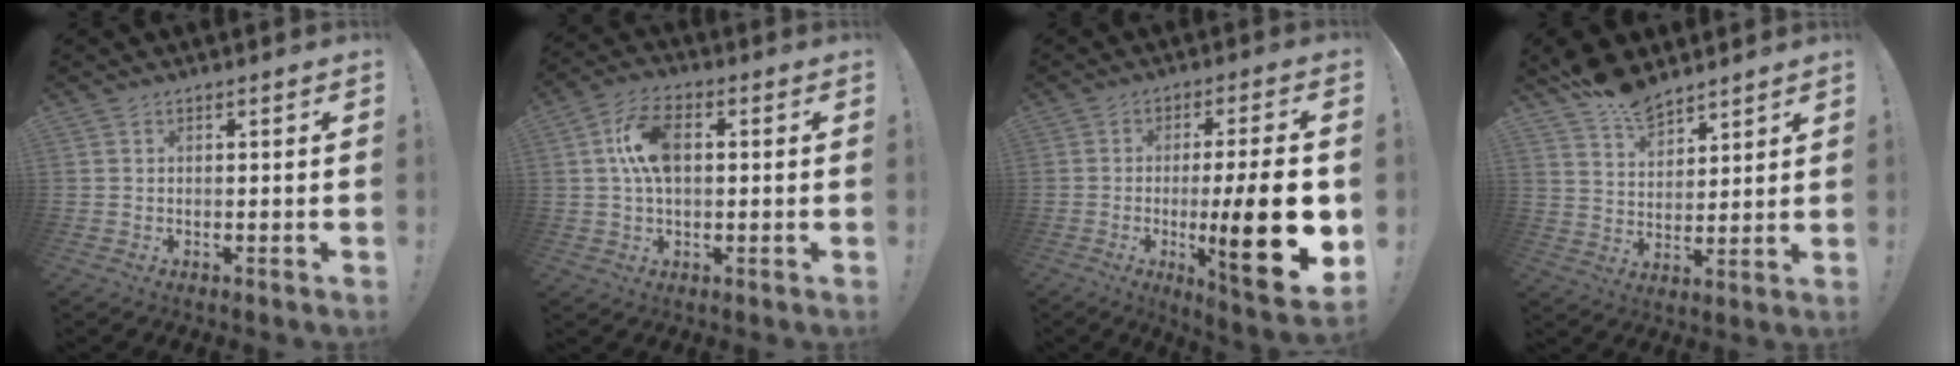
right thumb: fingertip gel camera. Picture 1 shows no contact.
{"total": 10.2, "force": [1.3, 5.8, 8.3], "torque": [-0.155, 0.007, 0.026]}
{"total": 20.3, "force": [-3.9, 3.5, 19.7], "torque": [-0.303, 0.003, -0.049]}
{"total": 9.8, "force": [8.3, 4.3, 2.9], "torque": [-0.058, -0.058, 0.161]}